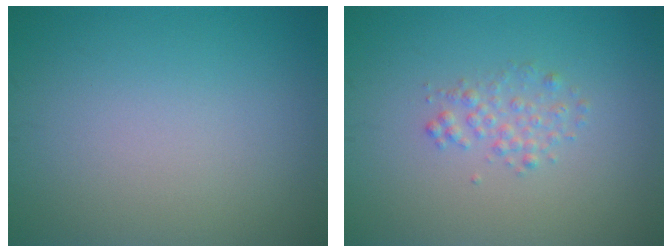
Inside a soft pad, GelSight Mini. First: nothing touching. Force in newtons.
{"total": 1.5, "press": 1.5, "slide": 0.0}